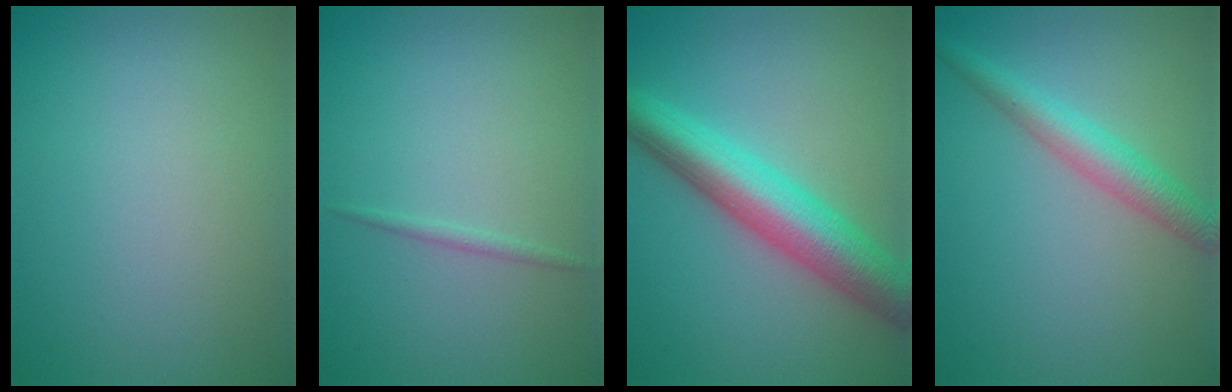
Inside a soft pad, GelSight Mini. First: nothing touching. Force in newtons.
{"total": 0.7, "press": 0.7, "slide": 0.0}
{"total": 7.6, "press": 7.6, "slide": 0.1}
{"total": 3.5, "press": 3.5, "slide": 0.1}